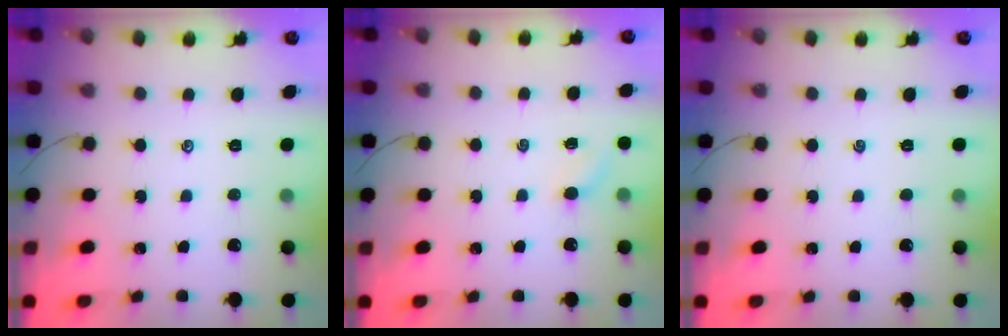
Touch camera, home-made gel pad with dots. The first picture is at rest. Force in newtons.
{"total": 2.4, "press": 2.3, "slide": 0.8}
{"total": 0.0}